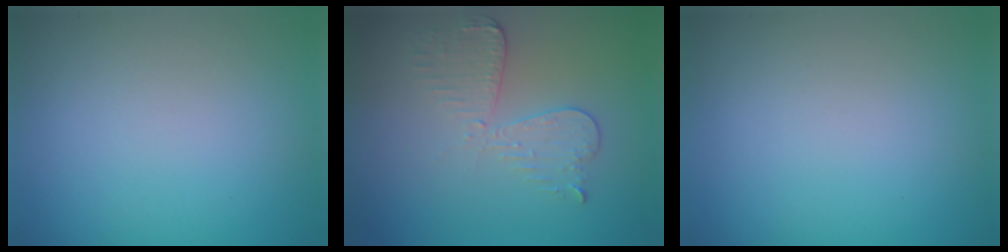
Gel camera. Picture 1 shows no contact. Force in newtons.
{"total": 3.0, "press": 2.7, "slide": 1.2}
{"total": 0.0}